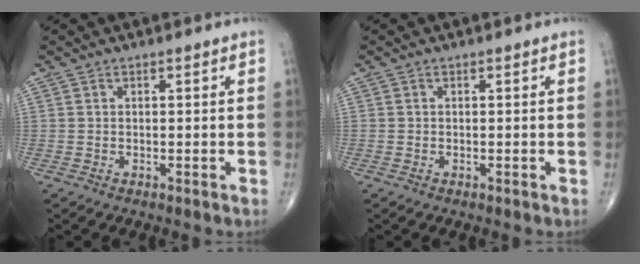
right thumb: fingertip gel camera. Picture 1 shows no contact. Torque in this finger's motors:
{"motor_torque": [0.11, -0.14, 0.16, 0.10, 0.00]}